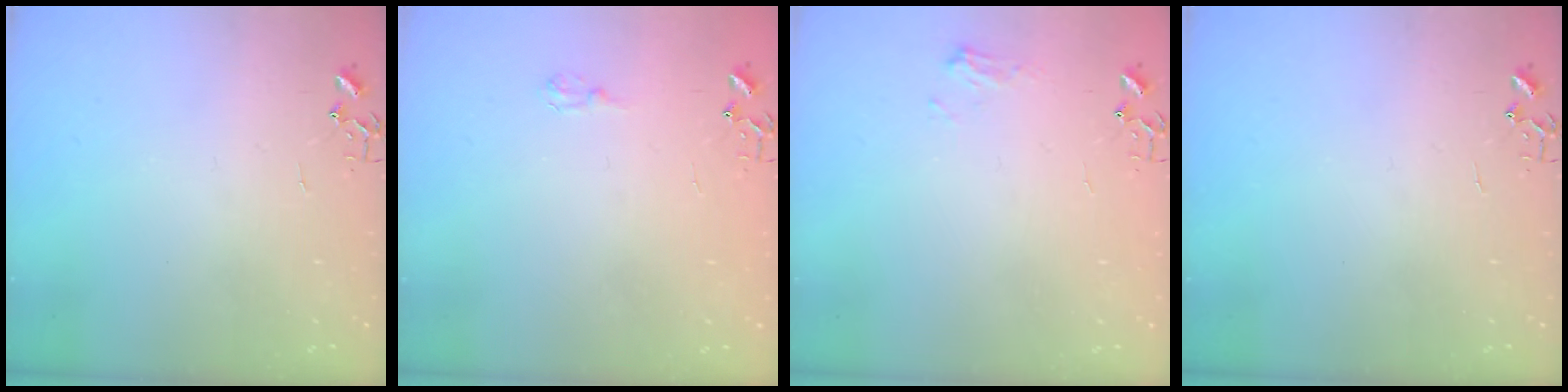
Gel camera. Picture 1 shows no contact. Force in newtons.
{"total": 6.0, "press": 5.9, "slide": 0.7}
{"total": 6.4, "press": 6.4, "slide": 0.2}
{"total": 0.0}